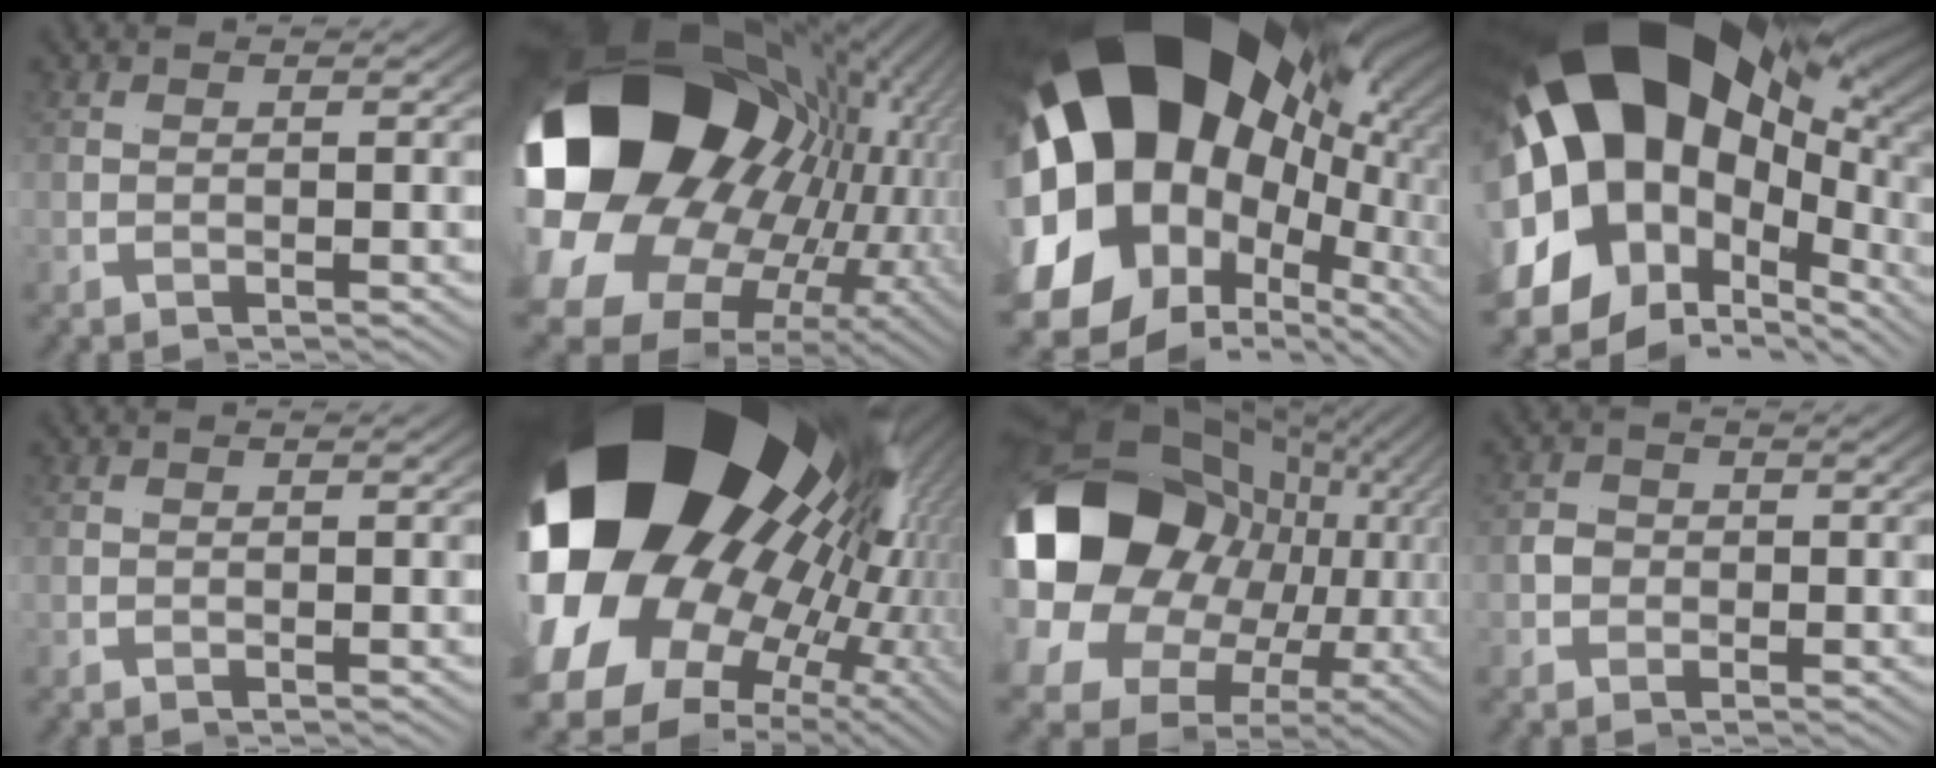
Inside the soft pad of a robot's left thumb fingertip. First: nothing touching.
{"total": 26.3, "force": [0.2, 15.2, 21.4], "torque": [-0.333, -0.030, 0.010]}
{"total": 25.6, "force": [2.2, 15.5, 20.2], "torque": [-0.349, -0.006, 0.035]}
{"total": 19.9, "force": [2.9, 11.0, 16.4], "torque": [-0.282, 0.016, 0.036]}
{"total": 0.0}
{"total": 35.7, "force": [2.5, 21.2, 28.7], "torque": [-0.463, -0.014, 0.035]}
{"total": 18.6, "force": [1.0, 11.4, 14.6], "torque": [-0.225, -0.011, 0.022]}
{"total": 2.1, "force": [-0.2, 2.1, 0.3], "torque": [-0.008, -0.010, -0.001]}